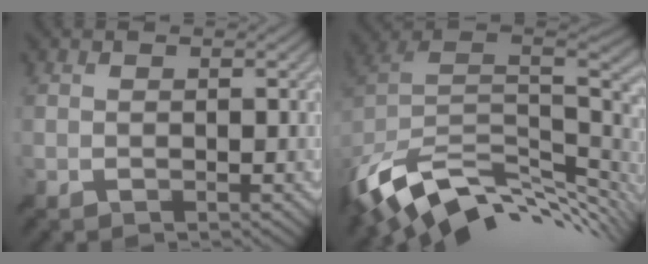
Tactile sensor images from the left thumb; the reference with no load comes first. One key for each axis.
{"total": 13.4, "fx": -5.2, "fy": 7.9, "fz": 9.5, "tx": -0.214, "ty": -0.026, "tz": -0.076}